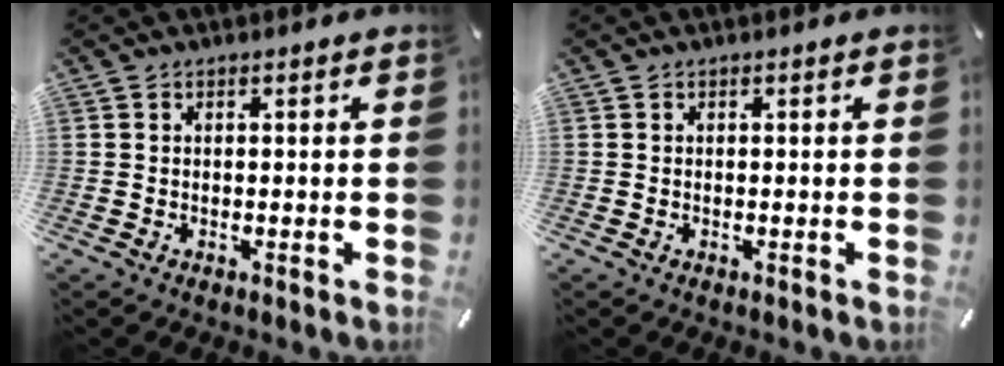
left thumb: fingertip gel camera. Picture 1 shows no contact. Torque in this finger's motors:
{"motor_torque": [0.00, 0.02, -0.01, -0.04, 0.00]}